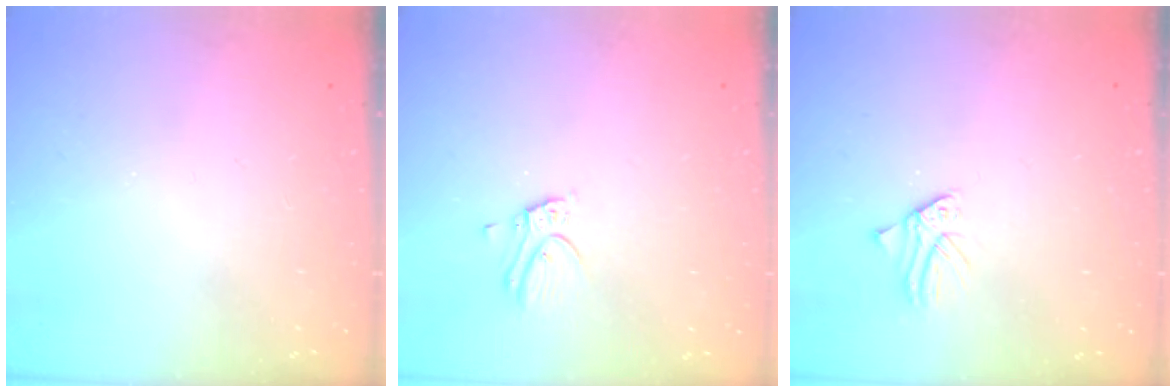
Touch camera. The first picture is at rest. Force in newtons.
{"total": 4.3, "press": 4.2, "slide": 0.4}
{"total": 1.1, "press": 1.1, "slide": 0.1}